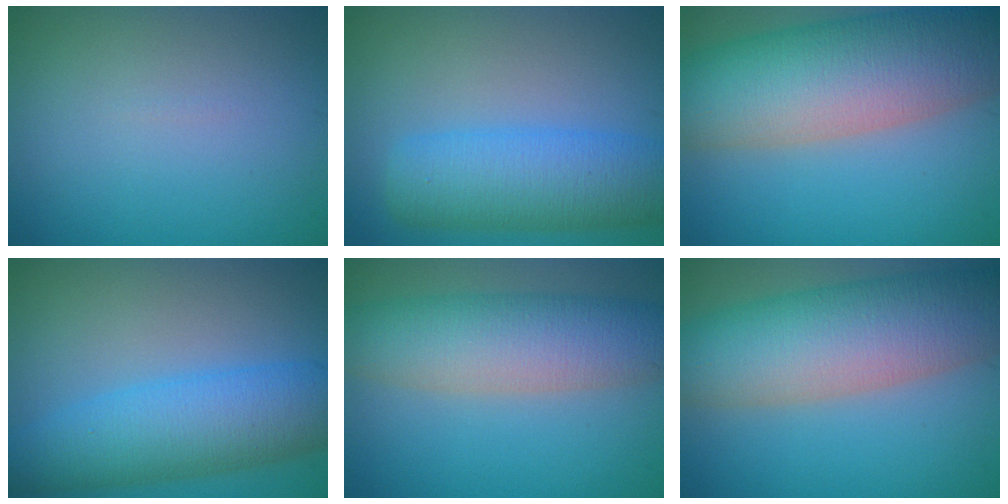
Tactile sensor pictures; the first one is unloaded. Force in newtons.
{"total": 7.1, "press": 7.1, "slide": 0.0}
{"total": 12.7, "press": 12.7, "slide": 0.7}
{"total": 6.2, "press": 6.2, "slide": 0.1}
{"total": 7.6, "press": 7.6, "slide": 0.5}
{"total": 10.4, "press": 10.4, "slide": 0.5}